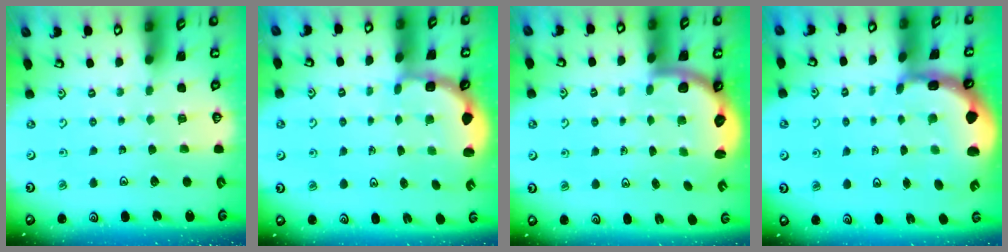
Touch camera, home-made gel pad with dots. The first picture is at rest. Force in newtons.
{"total": 2.7, "press": 2.3, "slide": 1.4}
{"total": 2.8, "press": 2.5, "slide": 1.3}
{"total": 3.2, "press": 3.1, "slide": 0.9}